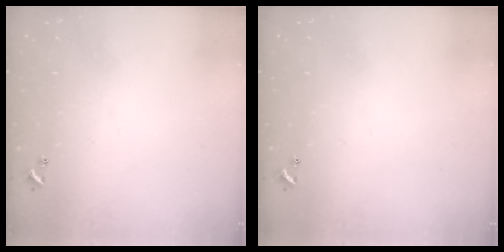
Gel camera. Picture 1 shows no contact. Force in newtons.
{"total": 0.0}